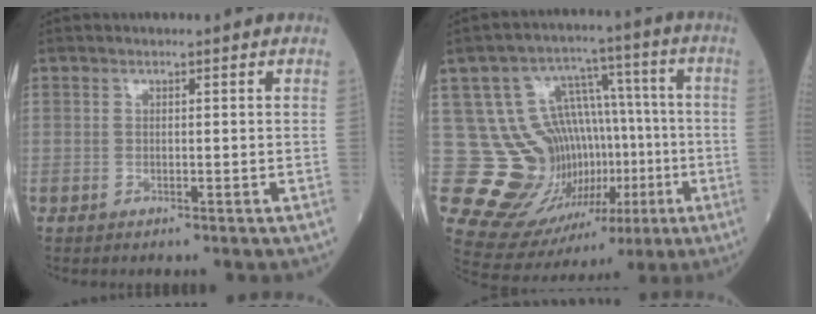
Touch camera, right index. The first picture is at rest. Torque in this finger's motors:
{"motor_torque": [0.24, -0.10, 0.00, -0.01]}